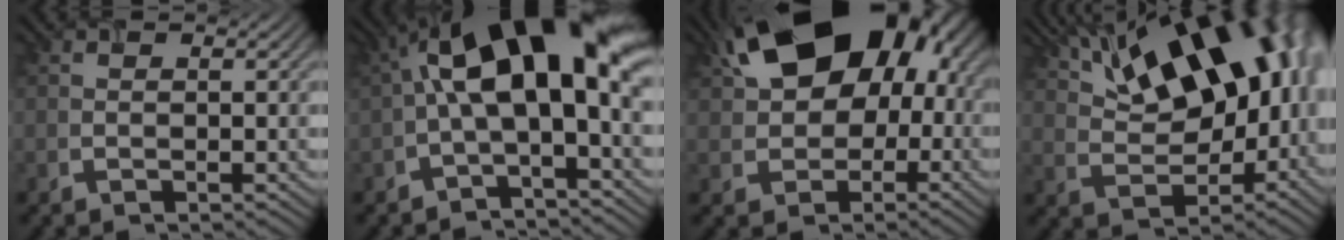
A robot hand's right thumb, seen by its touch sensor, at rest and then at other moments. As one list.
[{"total": 14.2, "force": [2.3, 5.6, 12.9], "torque": [-0.191, 0.026, 0.028]}, {"total": 18.0, "force": [4.3, 12.1, 12.6], "torque": [-0.184, 0.010, 0.069]}, {"total": 19.3, "force": [7.5, 10.1, 14.5], "torque": [-0.218, 0.049, 0.113]}]